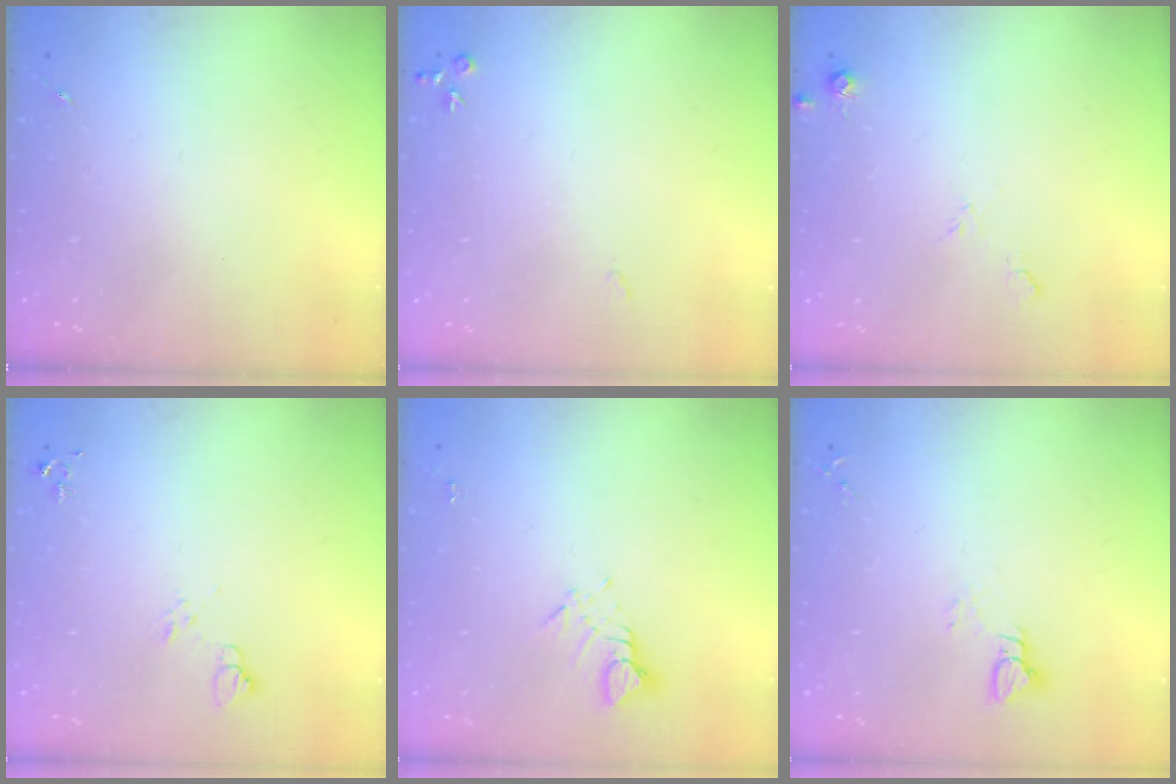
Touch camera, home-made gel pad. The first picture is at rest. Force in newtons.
{"total": 5.2, "press": 5.2, "slide": 0.7}
{"total": 7.2, "press": 7.2, "slide": 0.6}
{"total": 6.5, "press": 6.5, "slide": 0.8}
{"total": 3.7, "press": 3.7, "slide": 0.3}
{"total": 3.9, "press": 3.9, "slide": 0.4}